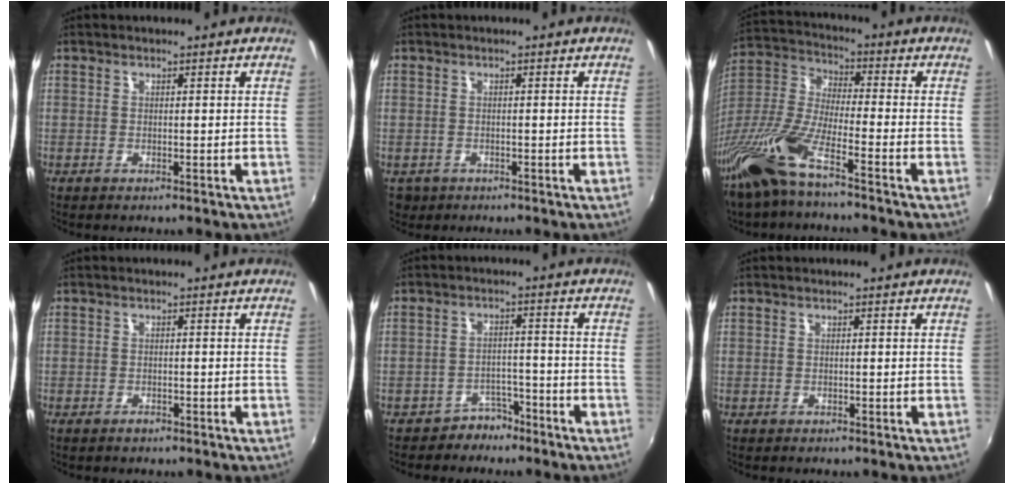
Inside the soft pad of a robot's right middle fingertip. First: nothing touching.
{"total": 3.1, "force": [-1.2, 2.6, 1.2], "torque": [-0.030, -0.007, -0.014]}
{"total": 15.6, "force": [-10.4, 2.8, 11.3], "torque": [-0.253, -0.018, -0.217]}
{"total": 1.1, "force": [-0.9, 0.6, 0.3], "torque": [-0.007, -0.003, -0.017]}
{"total": 4.6, "force": [-3.7, 2.6, 0.3], "torque": [-0.008, 0.017, -0.058]}
{"total": 0.0}